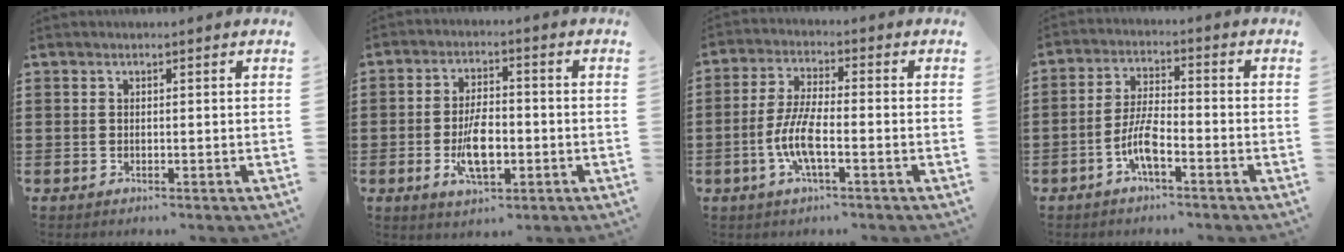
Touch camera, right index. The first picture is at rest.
{"total": 7.3, "force": [-1.8, 3.4, 6.2], "torque": [-0.131, 0.001, -0.035]}
{"total": 7.1, "force": [-2.4, 1.9, 6.4], "torque": [-0.147, -0.012, -0.052]}
{"total": 5.9, "force": [-3.0, 1.5, 4.8], "torque": [-0.113, -0.004, -0.063]}